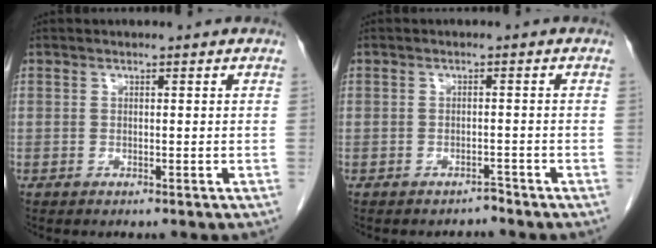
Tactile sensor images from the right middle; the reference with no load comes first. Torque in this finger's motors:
{"motor_torque": [-0.48, 0.16, -0.22, -0.04]}